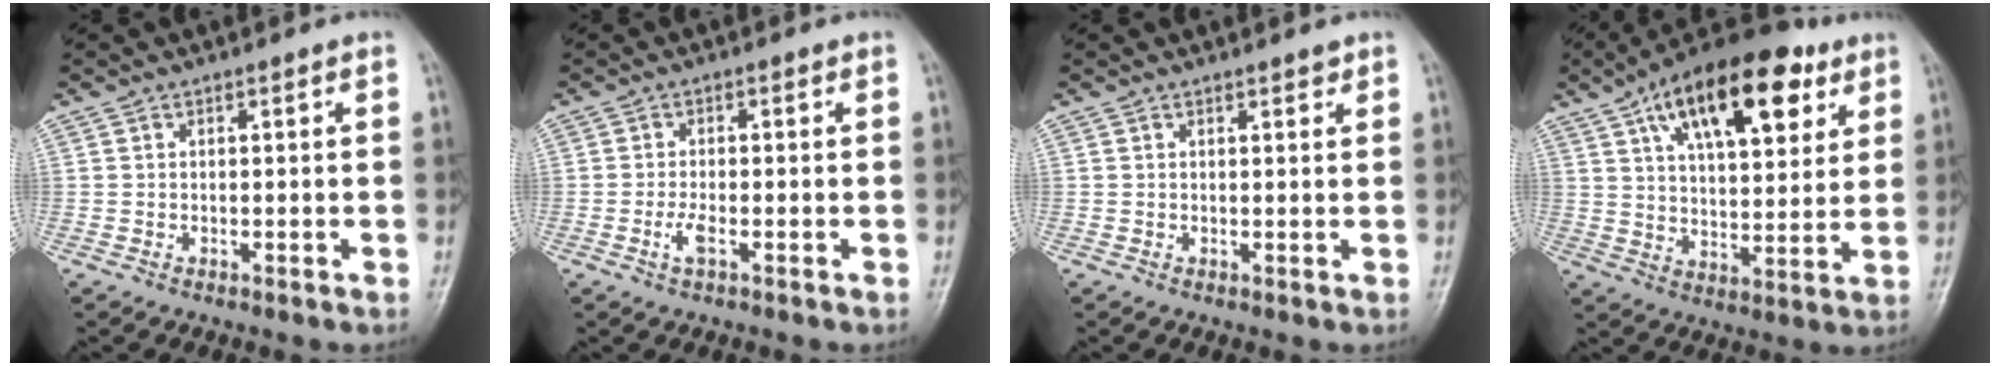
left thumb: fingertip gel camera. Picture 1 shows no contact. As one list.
[{"total": 2.7, "force": [-1.2, 0.9, 2.2], "torque": [-0.051, 0.003, -0.027]}, {"total": 1.2, "force": [0.9, 0.4, 0.6], "torque": [-0.007, -0.005, 0.011]}, {"total": 20.9, "force": [10.2, 9.5, 15.6], "torque": [-0.218, -0.019, 0.165]}]